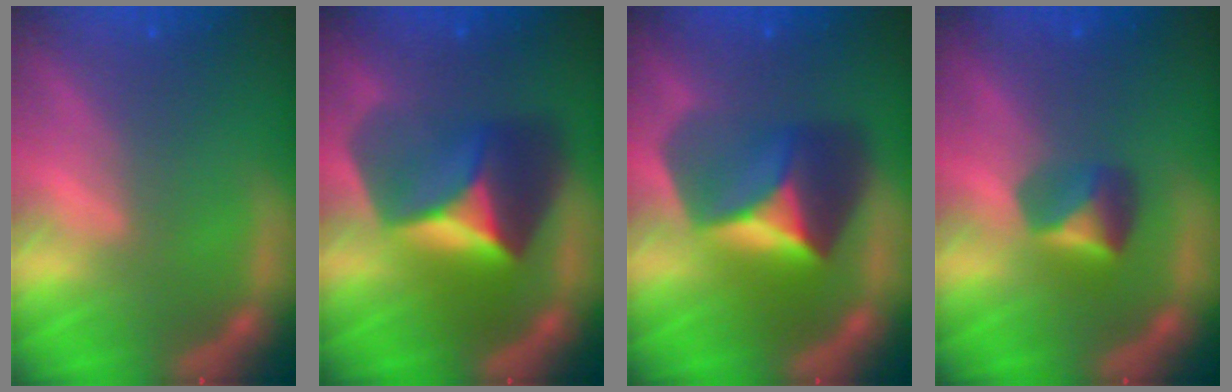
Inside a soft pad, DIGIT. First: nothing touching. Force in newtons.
{"total": 8.5}
{"total": 7.9}
{"total": 2.9}